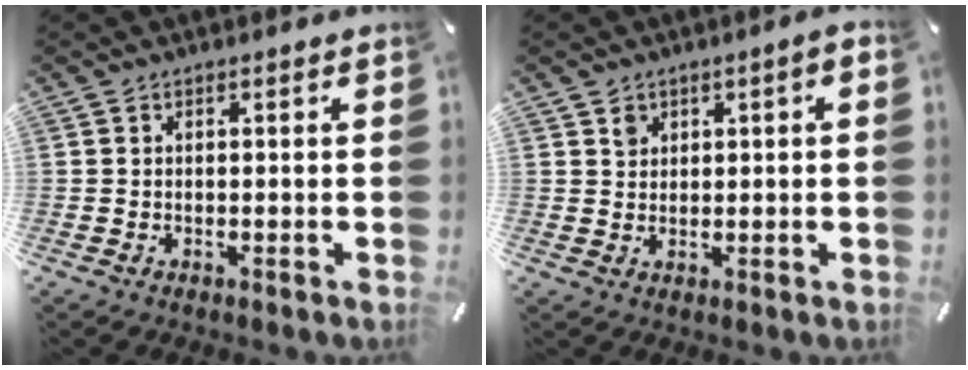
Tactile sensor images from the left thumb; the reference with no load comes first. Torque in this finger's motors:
{"motor_torque": [0.32, 0.38, 0.21, -0.22, 0.02]}